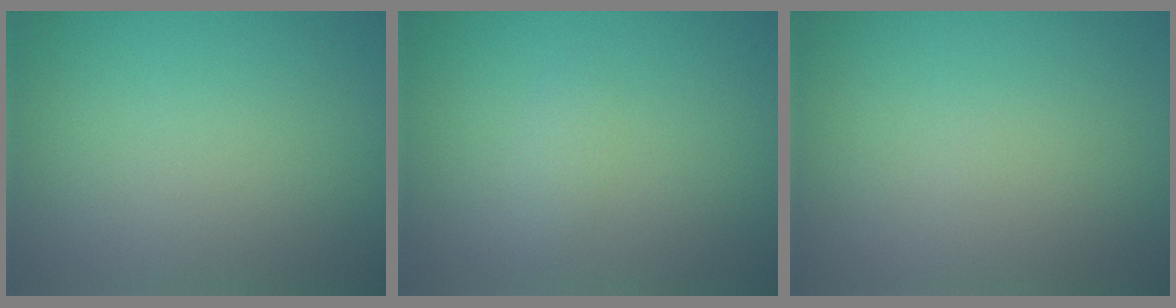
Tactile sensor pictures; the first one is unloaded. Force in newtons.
{"total": 1.0, "press": 1.0, "slide": 0.1}
{"total": 0.0}